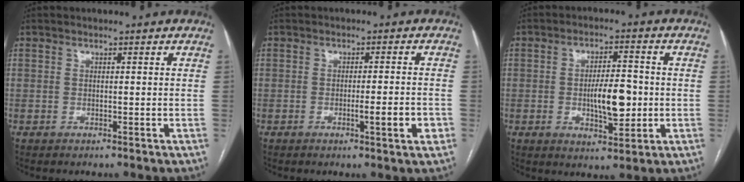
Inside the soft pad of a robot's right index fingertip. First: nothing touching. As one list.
[{"total": 4.4, "force": [-1.6, 0.0, 4.1], "torque": [-0.060, -0.005, -0.022]}, {"total": 7.9, "force": [-0.9, 2.6, 7.4], "torque": [-0.125, 0.002, -0.011]}]